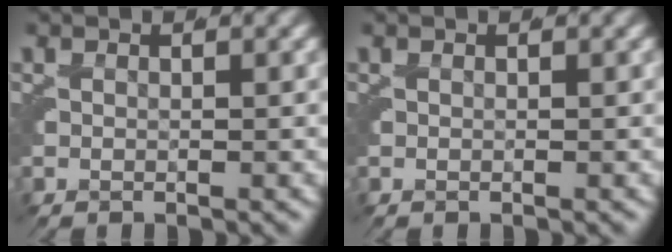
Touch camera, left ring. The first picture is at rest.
{"total": 0.0}